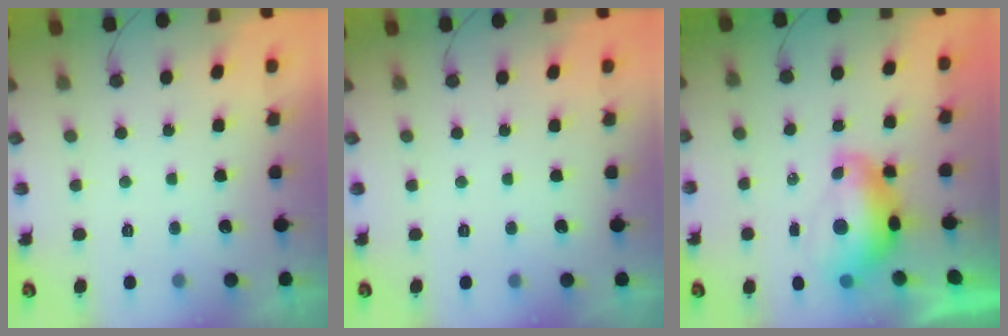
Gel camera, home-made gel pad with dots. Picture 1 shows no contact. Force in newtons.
{"total": 0.0}
{"total": 10.9, "press": 10.9, "slide": 0.9}